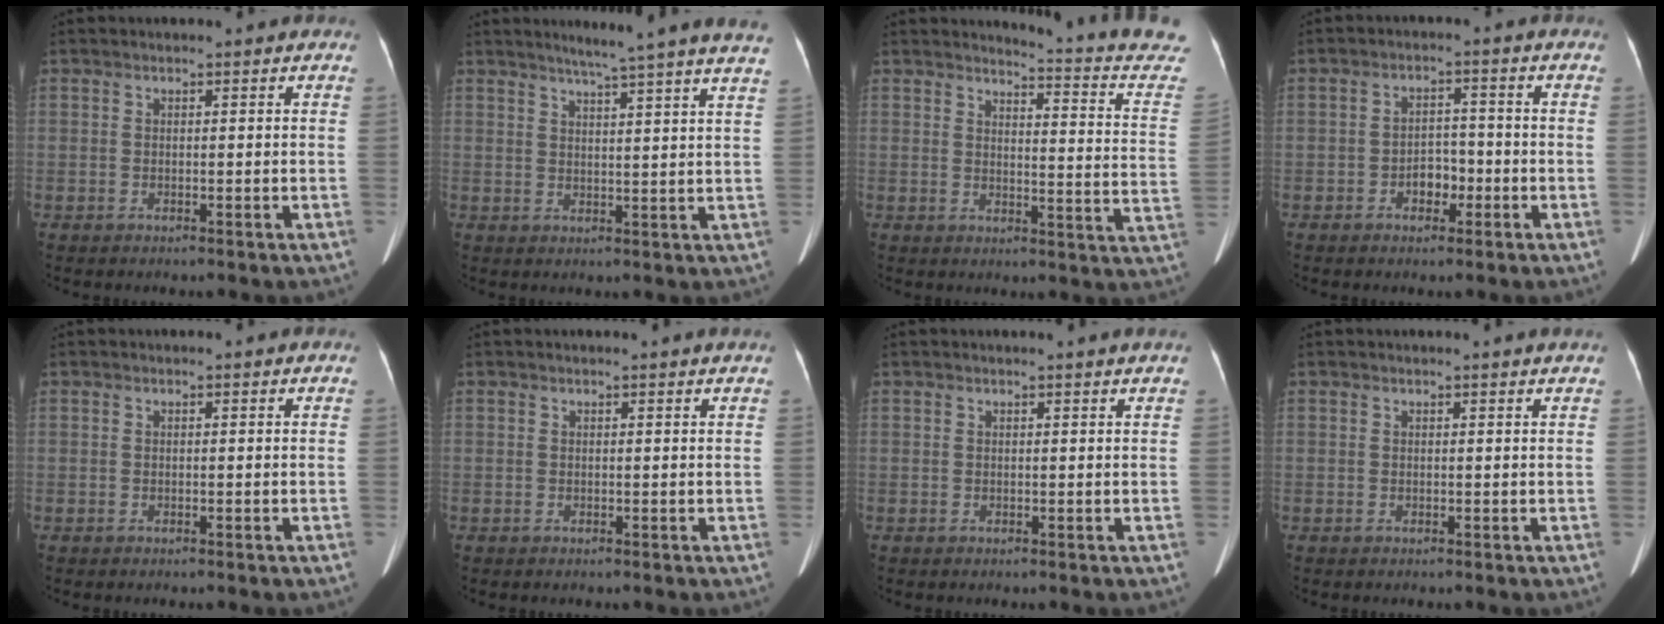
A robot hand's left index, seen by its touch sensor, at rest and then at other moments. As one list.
[{"total": 14.1, "force": [12.0, -1.6, 7.1], "torque": [-0.103, -0.023, 0.138]}, {"total": 13.3, "force": [13.0, -0.1, 3.0], "torque": [-0.026, -0.093, 0.120]}, {"total": 3.6, "force": [-1.6, 2.3, 2.2], "torque": [-0.035, 0.011, -0.027]}, {"total": 0.0}, {"total": 0.7, "force": [0.7, 0.0, 0.2], "torque": [-0.008, 0.003, 0.006]}, {"total": 1.2, "force": [1.2, -0.2, 0.3], "torque": [-0.013, 0.000, 0.014]}, {"total": 1.0, "force": [1.0, -0.1, 0.2], "torque": [-0.011, 0.003, 0.009]}]